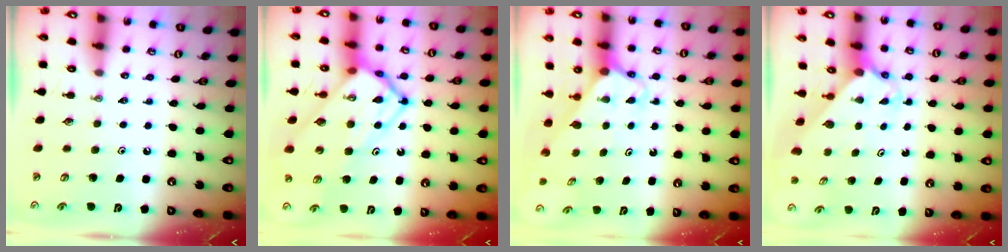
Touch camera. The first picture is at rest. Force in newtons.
{"total": 17.1, "press": 17.1, "slide": 1.5}
{"total": 2.6, "press": 2.6, "slide": 0.1}
{"total": 2.4, "press": 2.4, "slide": 0.2}